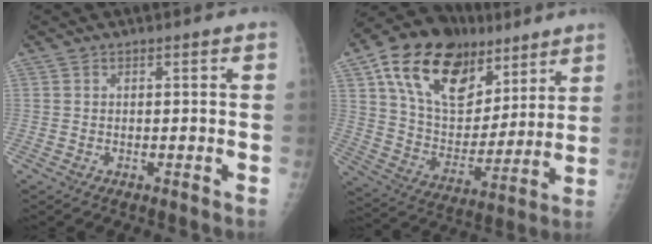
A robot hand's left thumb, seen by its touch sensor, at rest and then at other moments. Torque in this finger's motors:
{"motor_torque": [0.49, 0.55, 1.60, -1.17, 0.20]}